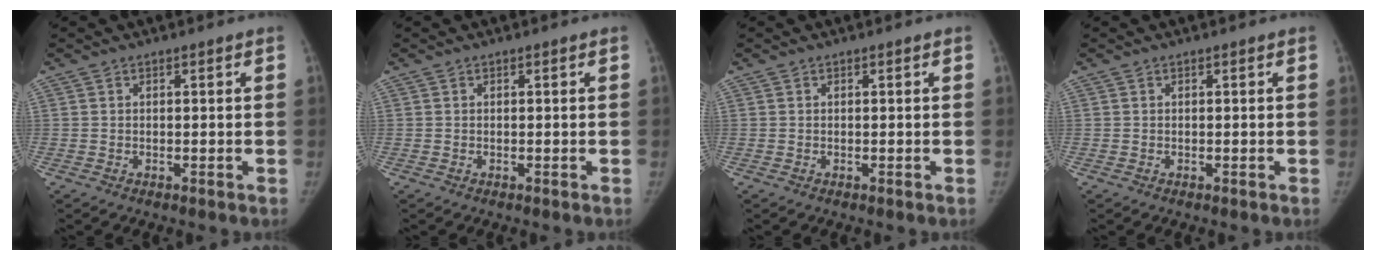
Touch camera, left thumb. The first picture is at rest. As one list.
[{"total": 0.0}, {"total": 0.0}, {"total": 0.0}]